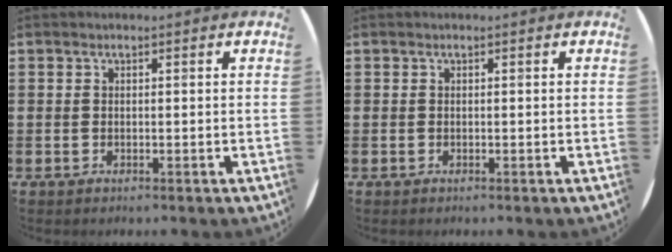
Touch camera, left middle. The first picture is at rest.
{"total": 0.0}